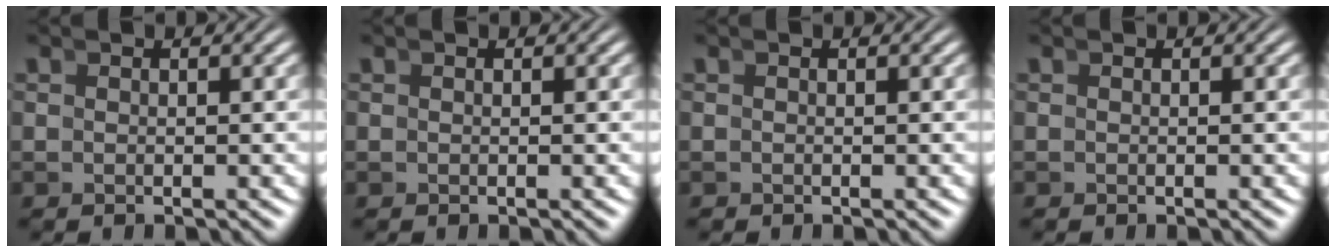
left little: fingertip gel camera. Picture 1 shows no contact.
{"total": 0.0}
{"total": 0.6, "force": [-0.2, 0.5, 0.0], "torque": [-0.004, -0.005, -0.003]}
{"total": 0.0}